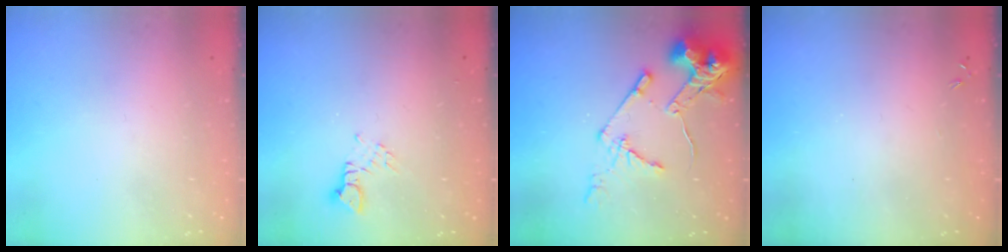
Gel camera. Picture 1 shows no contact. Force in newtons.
{"total": 2.6, "press": 2.5, "slide": 0.4}
{"total": 14.5, "press": 14.4, "slide": 1.5}
{"total": 0.0}